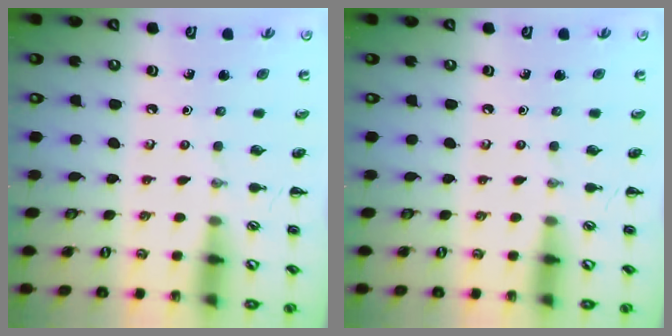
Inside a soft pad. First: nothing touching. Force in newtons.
{"total": 0.0}